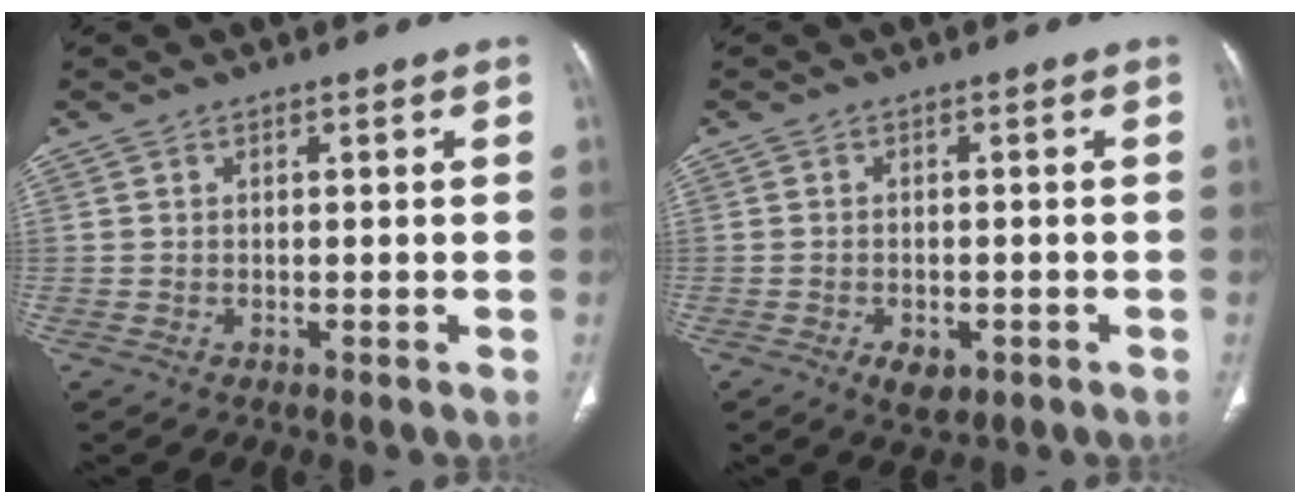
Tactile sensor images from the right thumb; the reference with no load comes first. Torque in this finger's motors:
{"motor_torque": [-0.43, 0.05, 0.16, 0.47, 0.00]}